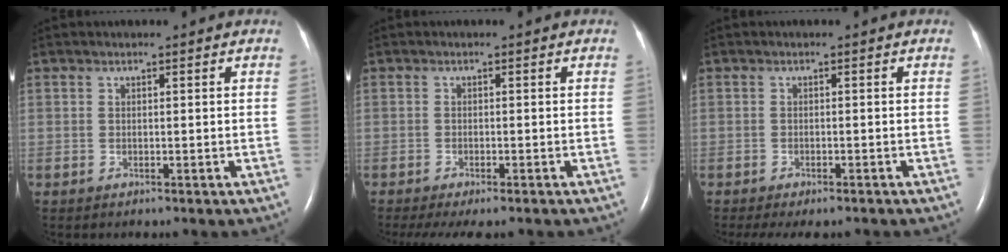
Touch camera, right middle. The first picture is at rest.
{"total": 7.8, "force": [-6.3, 1.8, 4.2], "torque": [-0.061, -0.011, -0.093]}
{"total": 6.3, "force": [-5.2, 1.9, 3.0], "torque": [-0.038, -0.007, -0.071]}